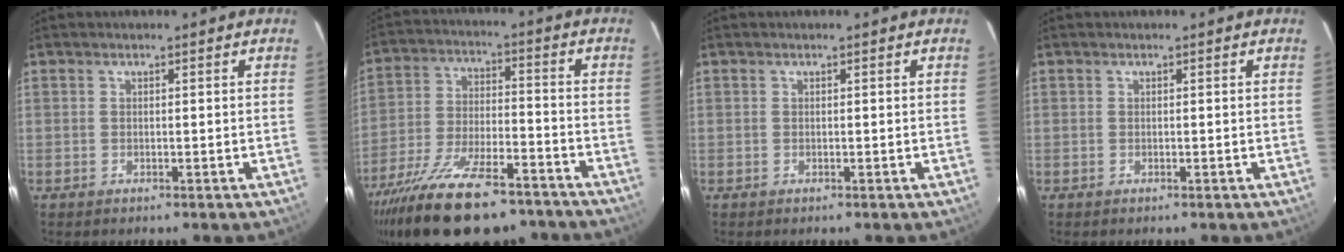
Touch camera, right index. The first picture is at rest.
{"total": 23.9, "force": [-18.1, 8.5, 13.0], "torque": [-0.252, -0.037, -0.280]}
{"total": 0.0}
{"total": 0.0}